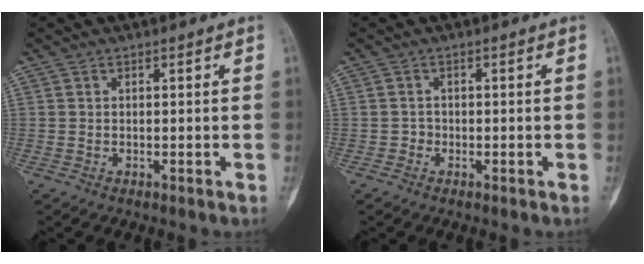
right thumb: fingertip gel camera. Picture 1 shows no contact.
{"total": 1.0, "force": [-0.5, 0.9, 0.1], "torque": [0.007, 0.006, -0.015]}